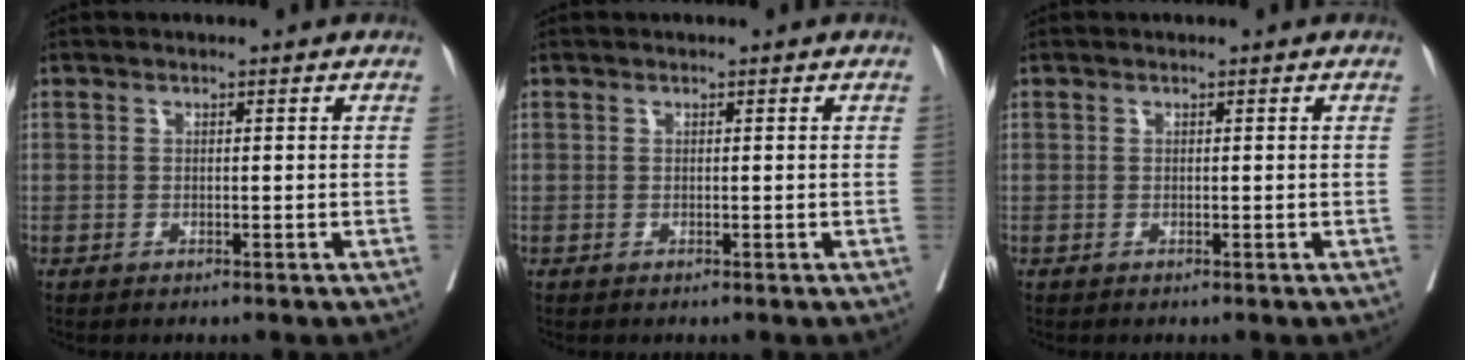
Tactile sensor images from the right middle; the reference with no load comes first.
{"total": 0.0}
{"total": 0.0}